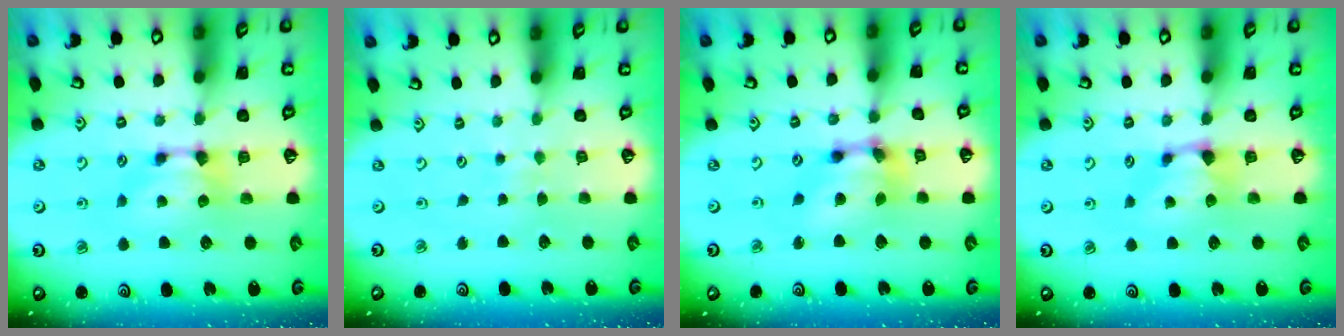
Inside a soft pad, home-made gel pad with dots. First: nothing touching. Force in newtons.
{"total": 4.9, "press": 4.9, "slide": 0.1}
{"total": 6.3, "press": 5.9, "slide": 2.3}
{"total": 0.8, "press": 0.2, "slide": 0.8}